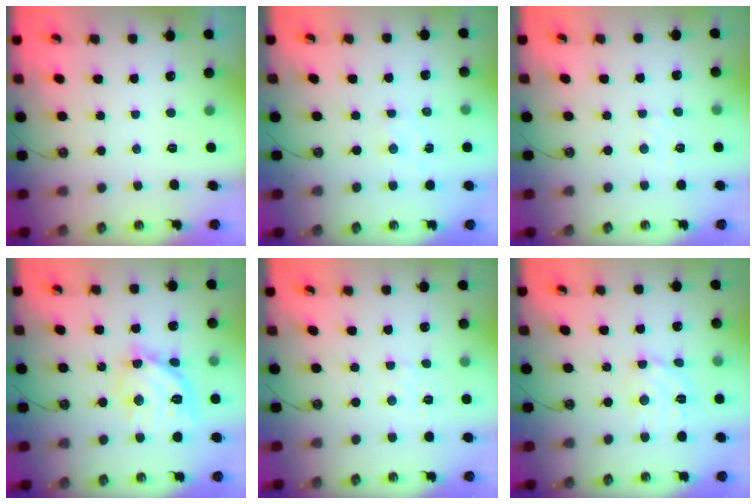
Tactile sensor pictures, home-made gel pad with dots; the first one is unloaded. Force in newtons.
{"total": 3.4, "press": 3.4, "slide": 0.6}
{"total": 2.7, "press": 2.7, "slide": 0.4}
{"total": 14.2, "press": 14.2, "slide": 1.0}
{"total": 2.8, "press": 2.7, "slide": 0.5}
{"total": 7.5, "press": 7.5, "slide": 0.8}